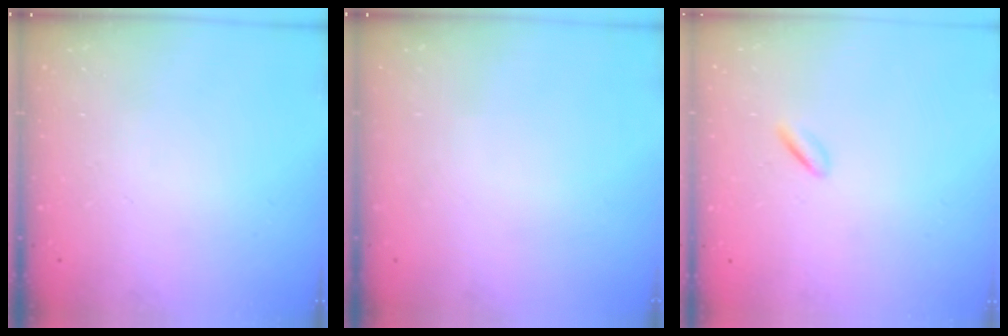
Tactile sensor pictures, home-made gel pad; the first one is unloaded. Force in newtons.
{"total": 0.0}
{"total": 0.6, "press": 0.3, "slide": 0.5}